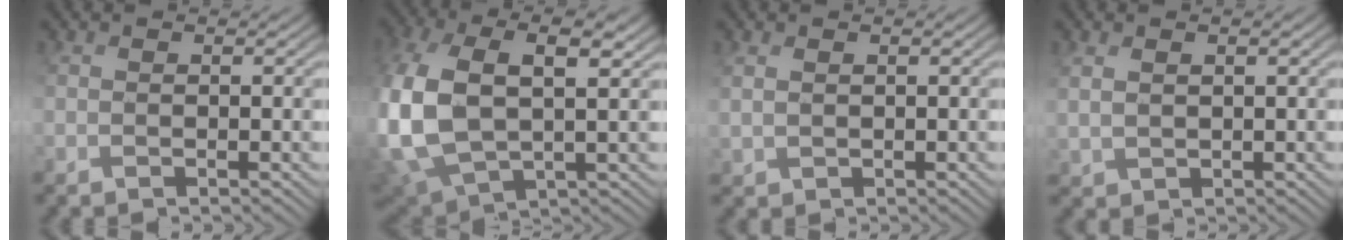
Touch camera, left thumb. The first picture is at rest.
{"total": 13.6, "force": [2.0, 8.4, 10.5], "torque": [-0.271, 0.000, 0.048]}
{"total": 1.3, "force": [1.1, 0.0, -0.7], "torque": [0.015, 0.010, 0.026]}
{"total": 1.6, "force": [1.5, 0.4, 0.1], "torque": [-0.004, 0.009, 0.036]}